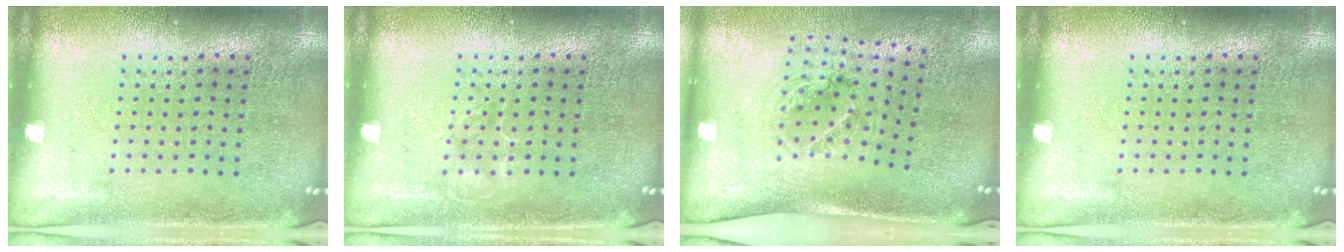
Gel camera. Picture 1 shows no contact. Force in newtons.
{"total": 1.0, "press": 0.9, "slide": 0.2}
{"total": 1.3, "press": 1.2, "slide": 0.6}
{"total": 0.0}